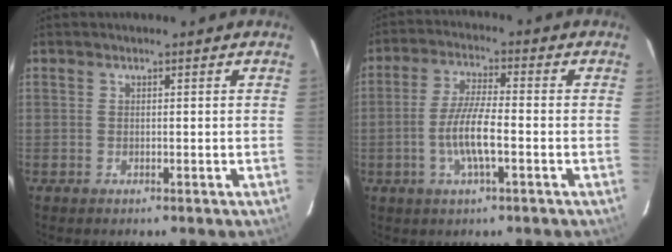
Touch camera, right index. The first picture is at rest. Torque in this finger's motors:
{"motor_torque": [0.65, -0.35, 0.40, 0.16]}